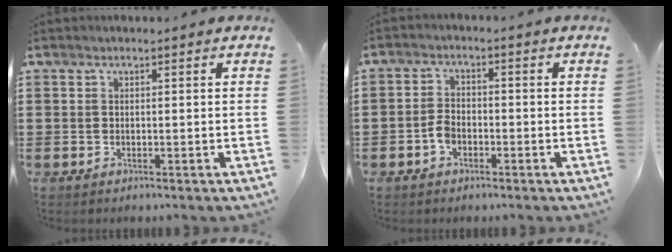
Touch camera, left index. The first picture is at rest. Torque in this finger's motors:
{"motor_torque": [0.23, 0.16, 0.31, 0.04]}